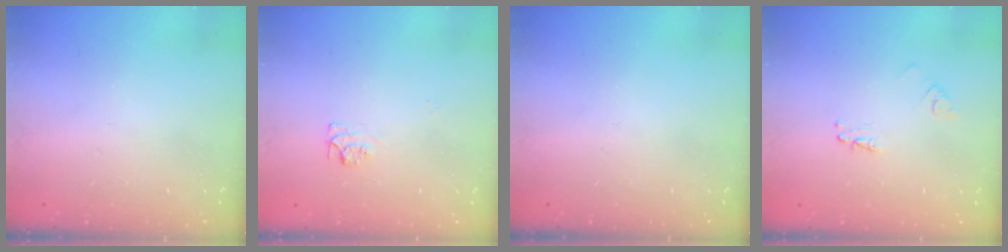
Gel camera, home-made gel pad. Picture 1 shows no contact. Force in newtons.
{"total": 6.2, "press": 6.2, "slide": 0.7}
{"total": 0.0}
{"total": 3.5, "press": 3.5, "slide": 0.4}